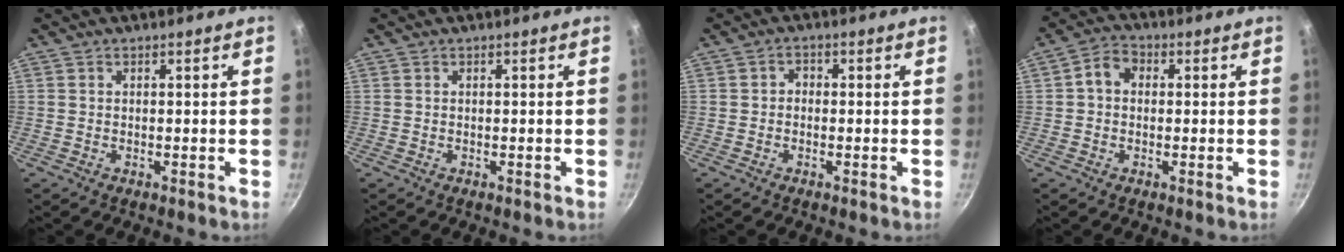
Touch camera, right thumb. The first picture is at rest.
{"total": 0.0}
{"total": 1.8, "force": [-0.4, 1.4, 0.9], "torque": [-0.011, 0.010, -0.009]}
{"total": 4.8, "force": [0.4, 3.8, 2.9], "torque": [-0.040, 0.012, -0.005]}